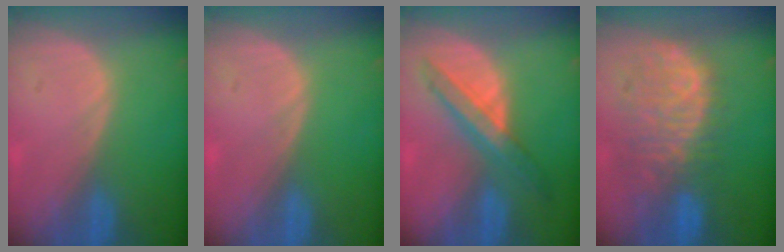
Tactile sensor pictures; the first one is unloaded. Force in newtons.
{"total": 0.0}
{"total": 6.7, "press": 6.3, "slide": 2.2}
{"total": 11.1, "press": 9.6, "slide": 5.5}